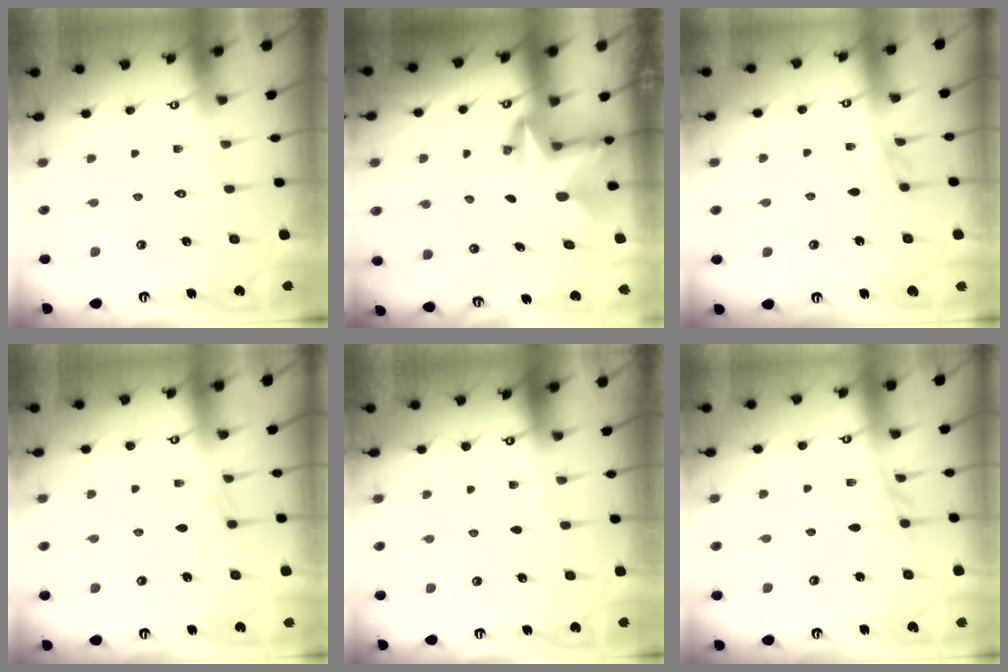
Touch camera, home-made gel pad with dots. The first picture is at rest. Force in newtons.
{"total": 4.3, "press": 4.3, "slide": 0.1}
{"total": 2.9, "press": 2.8, "slide": 0.5}
{"total": 3.6, "press": 3.6, "slide": 0.4}
{"total": 0.0}
{"total": 5.2, "press": 5.1, "slide": 0.6}